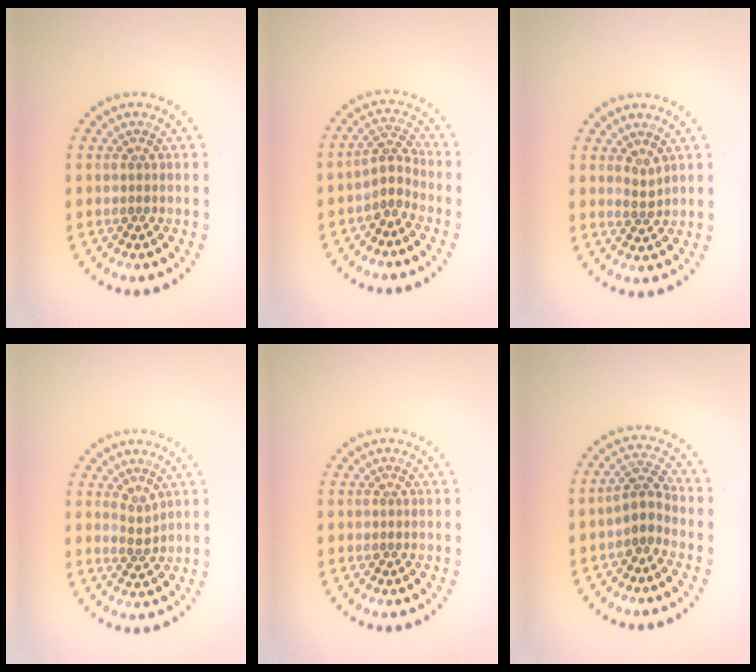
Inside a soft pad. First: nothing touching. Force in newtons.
{"total": 2.1, "press": 1.5, "slide": 1.5}
{"total": 1.1, "press": 0.7, "slide": 0.7}
{"total": 1.4, "press": 0.9, "slide": 1.1}
{"total": 0.0}
{"total": 2.4, "press": 1.9, "slide": 1.4}